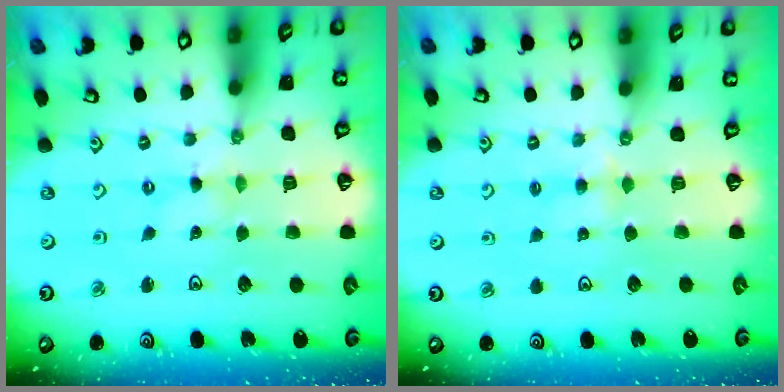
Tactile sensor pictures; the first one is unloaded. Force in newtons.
{"total": 2.9, "press": 2.9, "slide": 0.5}